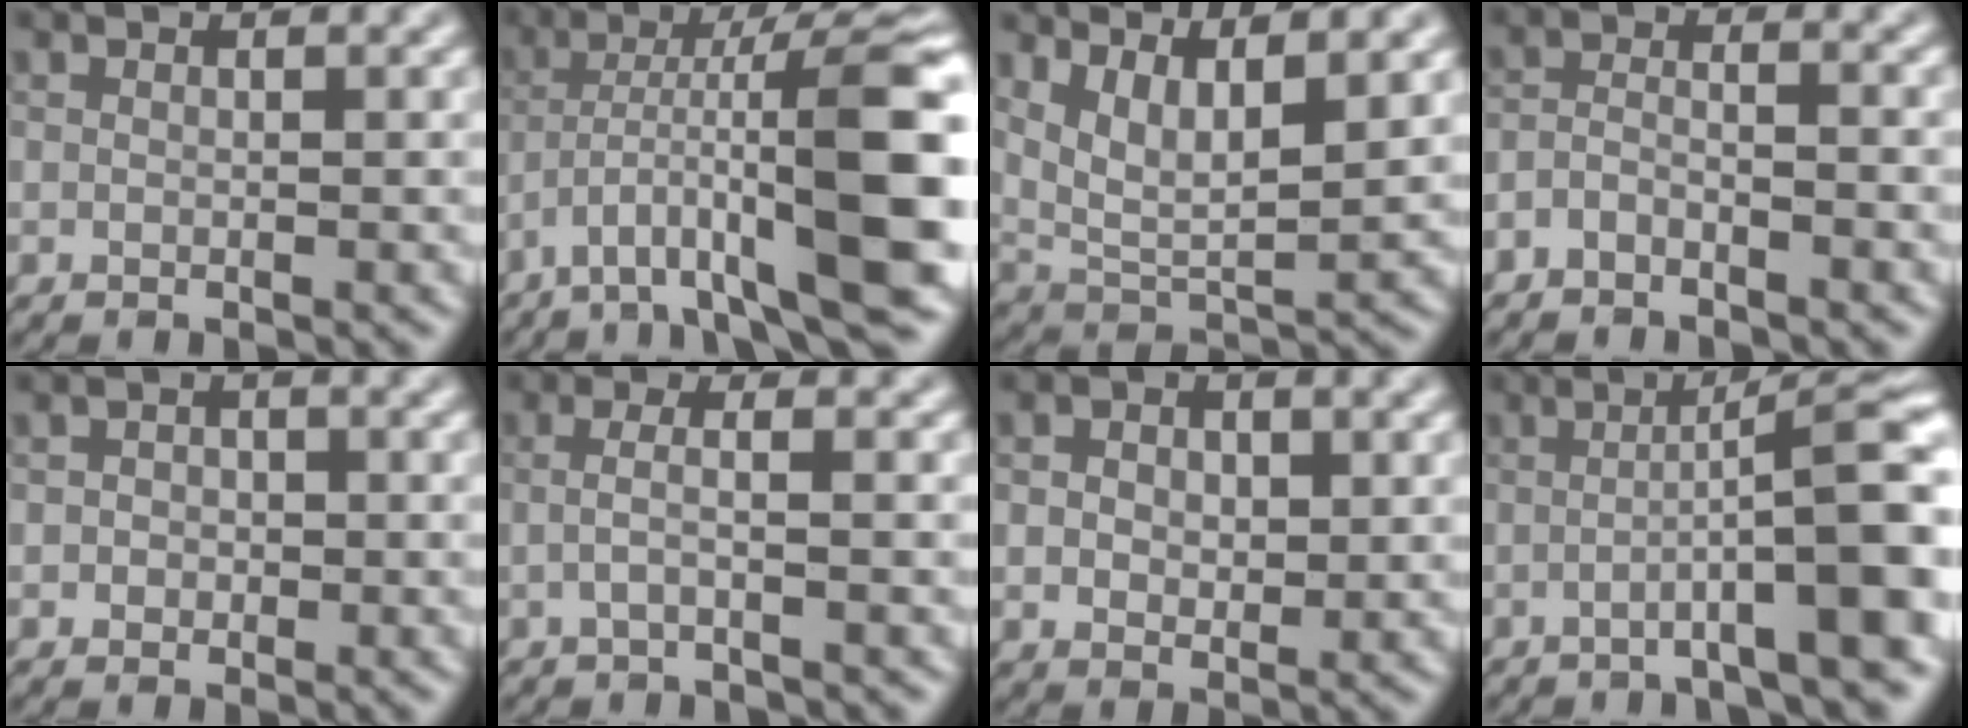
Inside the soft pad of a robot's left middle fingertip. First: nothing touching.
{"total": 12.0, "force": [-3.8, 2.6, 11.1], "torque": [-0.177, 0.008, -0.060]}
{"total": 6.0, "force": [3.1, 2.3, 4.6], "torque": [-0.098, -0.019, 0.060]}
{"total": 2.1, "force": [-1.6, 0.8, 1.2], "torque": [-0.029, -0.007, -0.042]}
{"total": 1.9, "force": [-0.1, 1.7, 0.8], "torque": [-0.002, -0.009, -0.019]}
{"total": 2.3, "force": [-0.3, 0.8, 2.1], "torque": [-0.041, -0.008, -0.020]}
{"total": 3.4, "force": [0.4, 2.5, 2.2], "torque": [-0.046, -0.010, 0.000]}
{"total": 9.5, "force": [-2.0, 1.5, 9.2], "torque": [-0.116, 0.015, -0.047]}